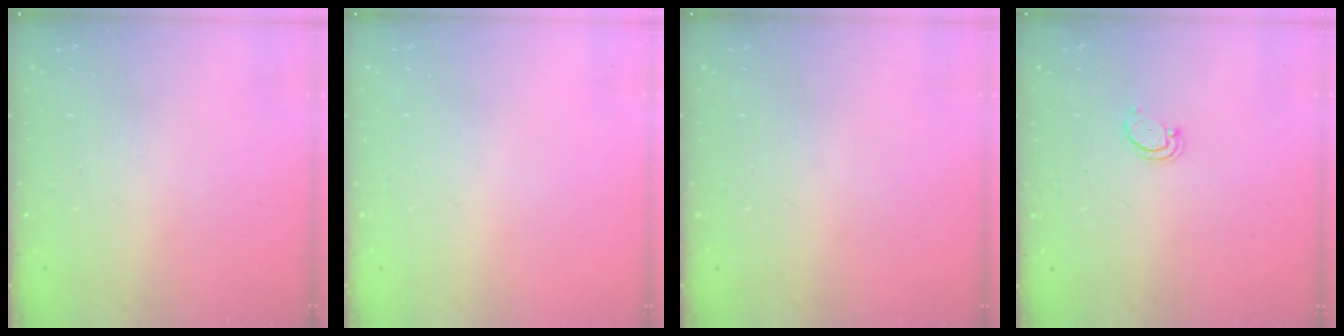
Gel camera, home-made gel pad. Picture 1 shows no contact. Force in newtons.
{"total": 0.0}
{"total": 0.0}
{"total": 2.2, "press": 2.2, "slide": 0.4}